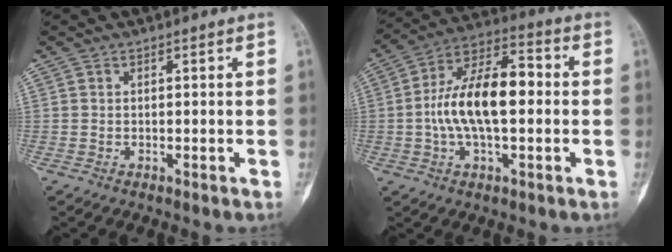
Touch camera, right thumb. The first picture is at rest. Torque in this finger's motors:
{"motor_torque": [1.99, 1.99, 0.83, -0.72, 0.37]}